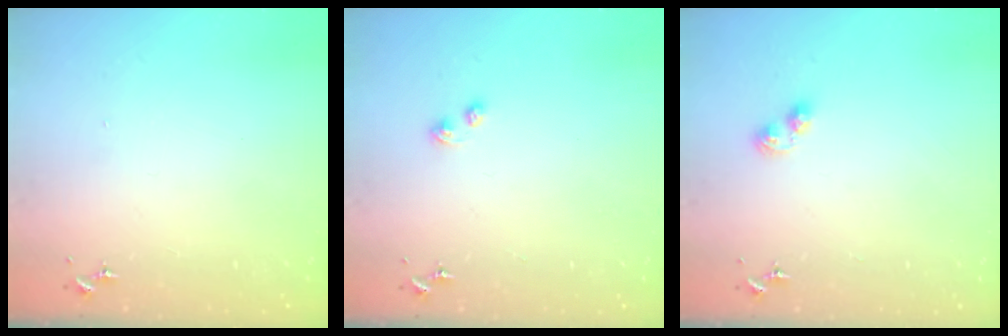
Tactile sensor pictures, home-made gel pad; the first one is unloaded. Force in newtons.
{"total": 4.2, "press": 4.2, "slide": 0.7}
{"total": 4.9, "press": 4.9, "slide": 0.6}